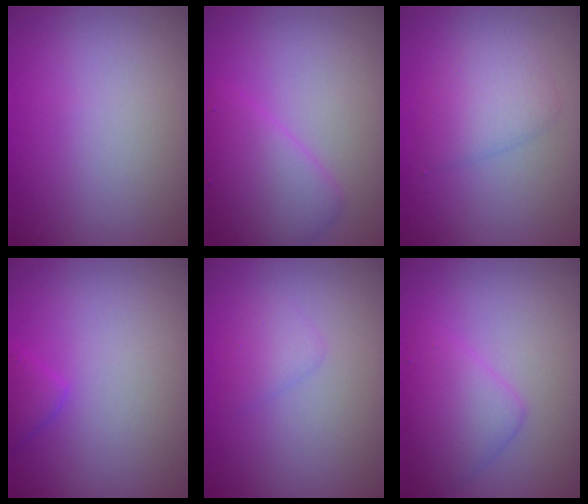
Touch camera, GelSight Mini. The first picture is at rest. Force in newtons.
{"total": 3.8, "press": 3.8, "slide": 0.2}
{"total": 2.5, "press": 2.5, "slide": 0.0}
{"total": 1.3, "press": 1.3, "slide": 0.1}
{"total": 1.3, "press": 1.3, "slide": 0.1}
{"total": 3.2, "press": 3.2, "slide": 0.1}